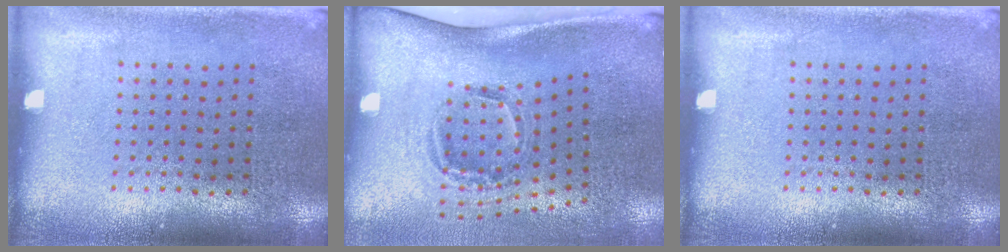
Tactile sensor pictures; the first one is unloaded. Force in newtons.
{"total": 2.0, "press": 1.2, "slide": 1.7}
{"total": 0.0}